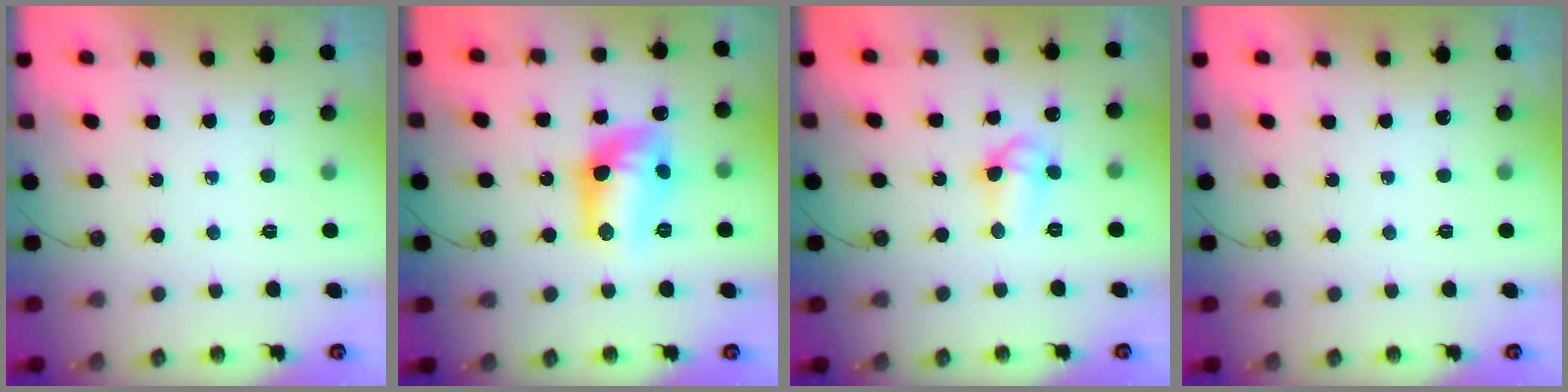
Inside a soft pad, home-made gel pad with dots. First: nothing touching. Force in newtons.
{"total": 13.7, "press": 13.7, "slide": 0.8}
{"total": 7.9, "press": 7.3, "slide": 3.0}
{"total": 0.0}